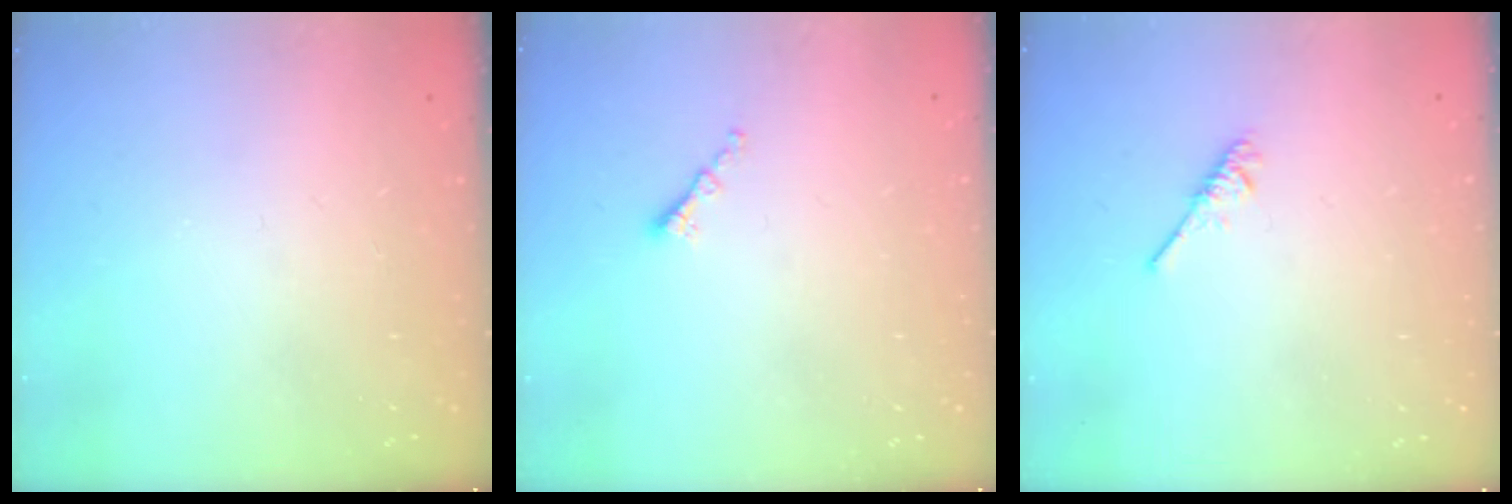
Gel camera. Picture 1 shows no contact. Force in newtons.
{"total": 1.4, "press": 1.3, "slide": 0.5}
{"total": 1.9, "press": 1.9, "slide": 0.4}